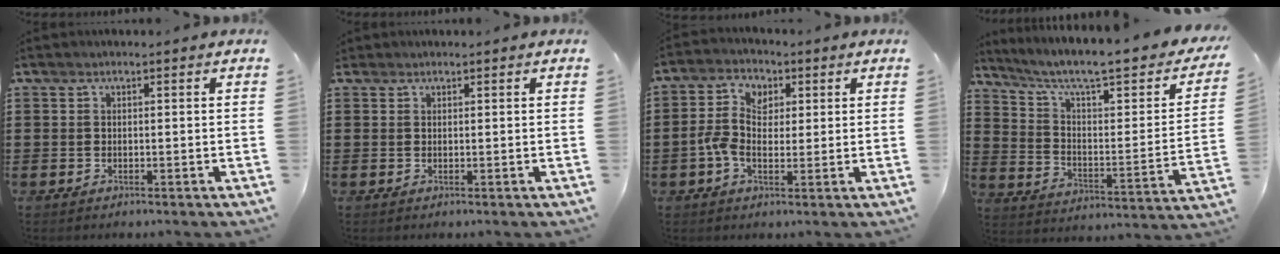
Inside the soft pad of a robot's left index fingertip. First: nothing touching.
{"total": 0.6, "force": [0.5, 0.4, 0.0], "torque": [-0.003, 0.003, 0.009]}
{"total": 5.6, "force": [0.0, 3.9, 4.0], "torque": [-0.098, 0.010, -0.008]}
{"total": 7.3, "force": [5.0, 1.3, 5.1], "torque": [-0.111, -0.040, 0.076]}